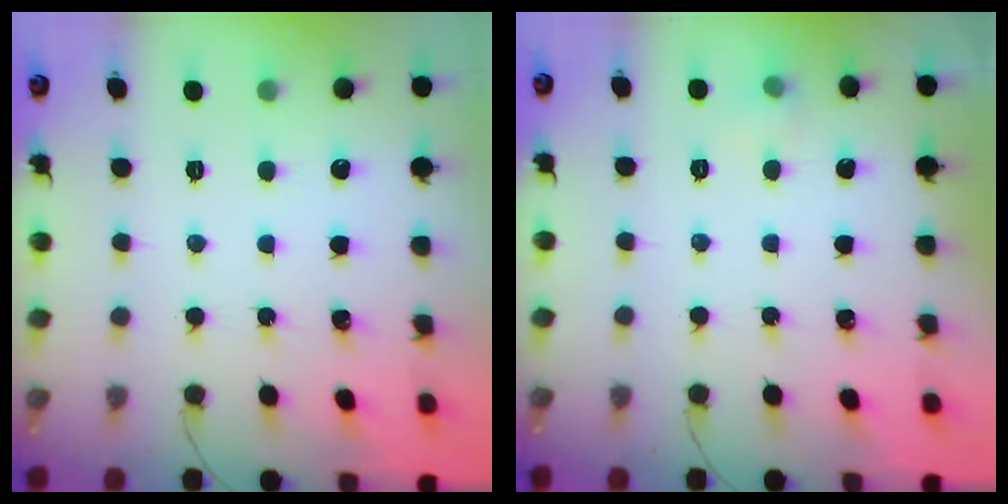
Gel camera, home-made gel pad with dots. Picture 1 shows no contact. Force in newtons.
{"total": 3.6, "press": 3.5, "slide": 0.9}